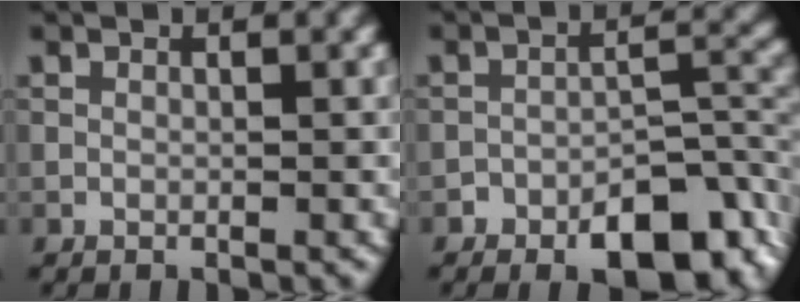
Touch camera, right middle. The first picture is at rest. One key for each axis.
{"total": 8.7, "fx": -5.5, "fy": 4.0, "fz": 5.5, "tx": -0.066, "ty": -0.005, "tz": -0.087}